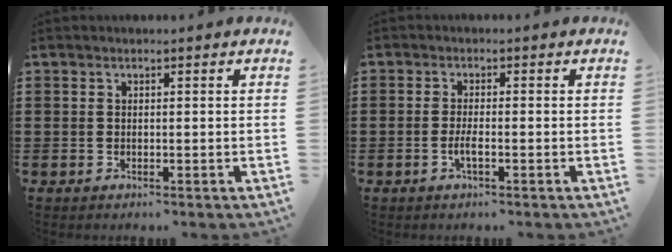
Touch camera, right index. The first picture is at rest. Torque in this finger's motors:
{"motor_torque": [0.95, 0.90, 0.21, 0.07]}